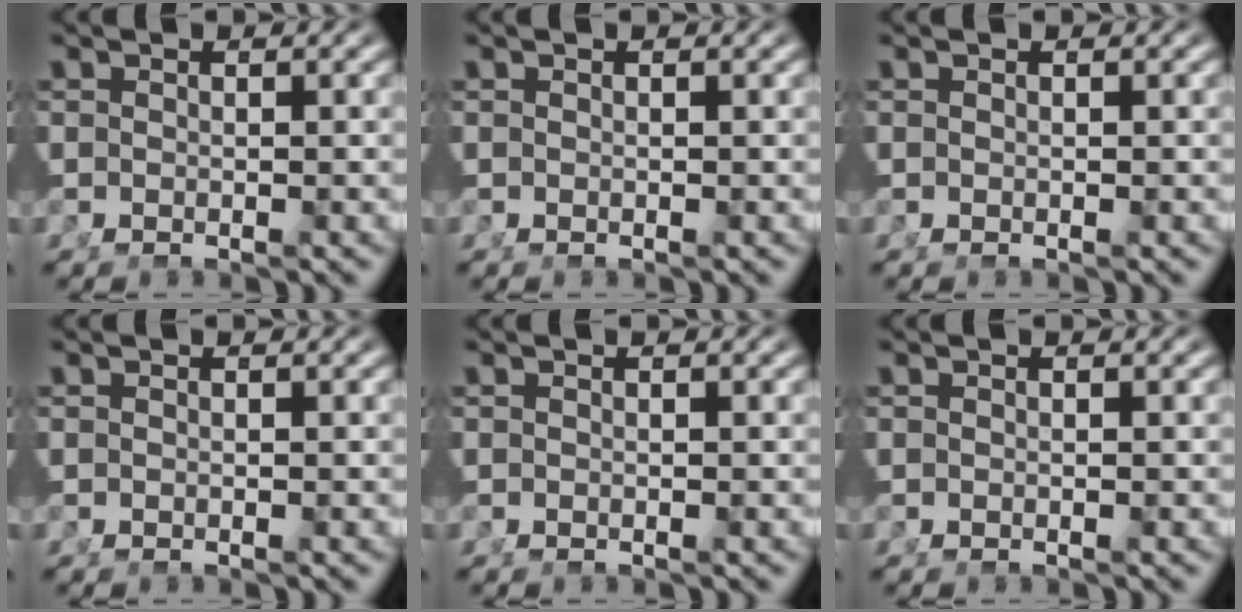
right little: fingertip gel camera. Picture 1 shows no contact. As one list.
[{"total": 0.0}, {"total": 0.0}, {"total": 0.0}, {"total": 0.0}, {"total": 0.0}]